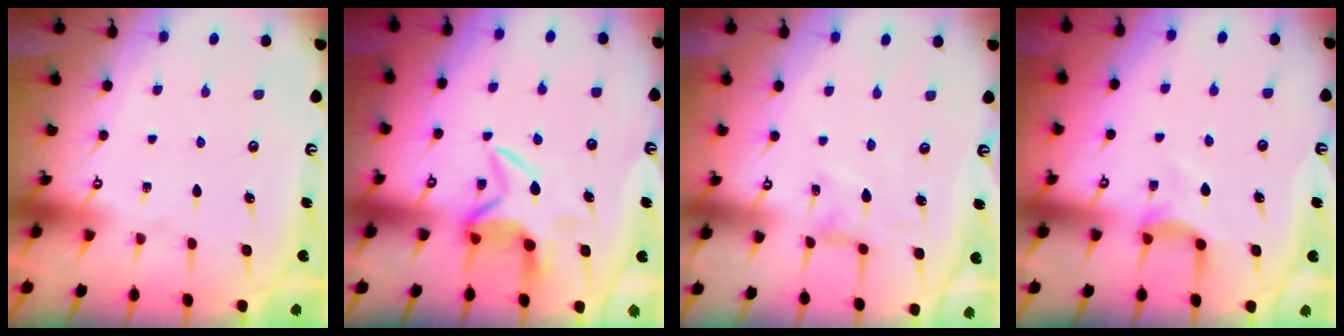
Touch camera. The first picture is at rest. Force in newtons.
{"total": 8.3, "press": 8.3, "slide": 1.0}
{"total": 0.0}
{"total": 3.9, "press": 3.9, "slide": 0.6}